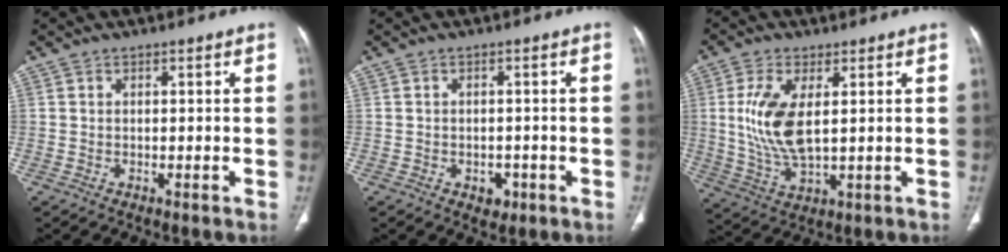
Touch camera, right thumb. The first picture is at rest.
{"total": 2.7, "force": [-1.2, 1.9, 1.4], "torque": [-0.007, 0.003, -0.010]}
{"total": 10.8, "force": [1.8, 4.8, 9.5], "torque": [-0.205, -0.014, 0.044]}